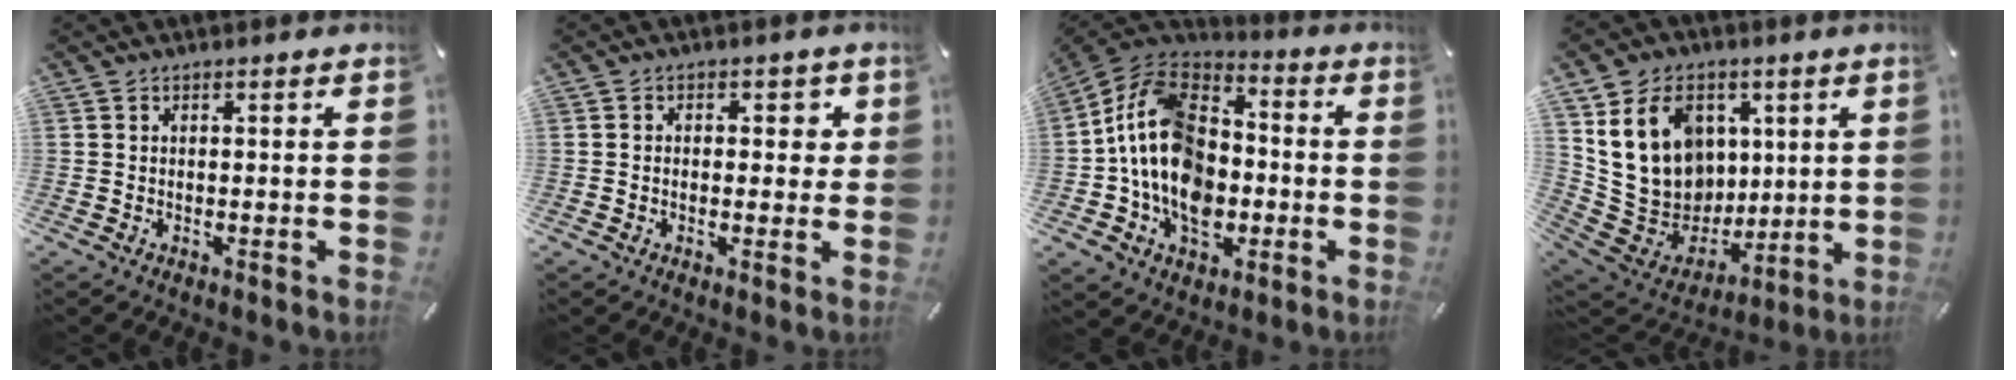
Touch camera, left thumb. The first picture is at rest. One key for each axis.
{"total": 3.6, "fx": 0.1, "fy": 2.5, "fz": 2.6, "tx": -0.029, "ty": 0.002, "tz": -0.009}
{"total": 18.2, "fx": -3.4, "fy": 13.8, "fz": 11.2, "tx": -0.233, "ty": 0.019, "tz": -0.065}
{"total": 19.8, "fx": 5.9, "fy": 16.1, "fz": 9.9, "tx": -0.180, "ty": -0.029, "tz": 0.125}